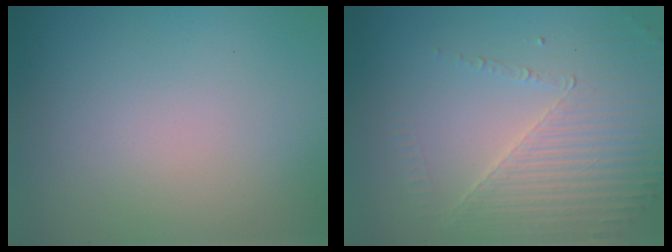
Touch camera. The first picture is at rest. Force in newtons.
{"total": 4.3, "press": 3.8, "slide": 2.1}